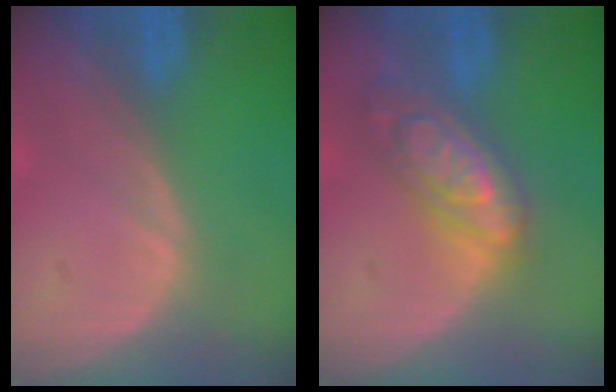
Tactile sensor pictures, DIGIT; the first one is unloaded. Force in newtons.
{"total": 7.2, "press": 7.2, "slide": 0.6}